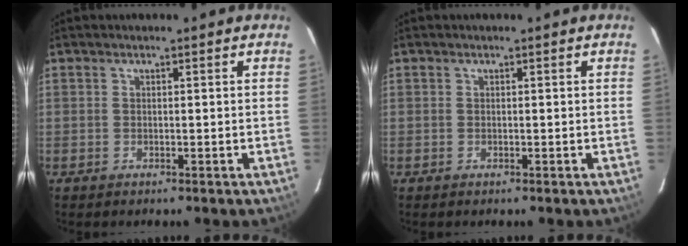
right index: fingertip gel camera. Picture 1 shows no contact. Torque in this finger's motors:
{"motor_torque": [-0.06, -0.06, 0.03, 0.01]}